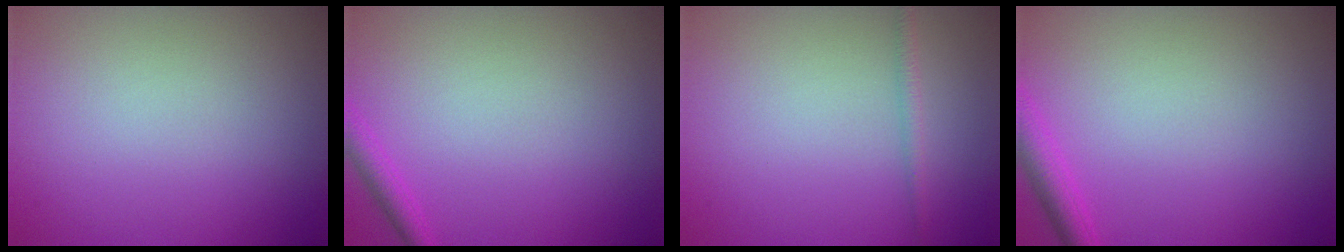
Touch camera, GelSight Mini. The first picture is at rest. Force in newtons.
{"total": 1.4, "press": 1.4, "slide": 0.1}
{"total": 1.1, "press": 1.1, "slide": 0.1}
{"total": 2.1, "press": 2.1, "slide": 0.1}